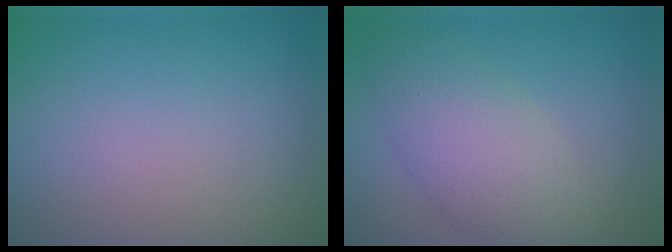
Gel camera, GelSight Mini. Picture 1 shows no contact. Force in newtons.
{"total": 5.7, "press": 5.7, "slide": 0.4}